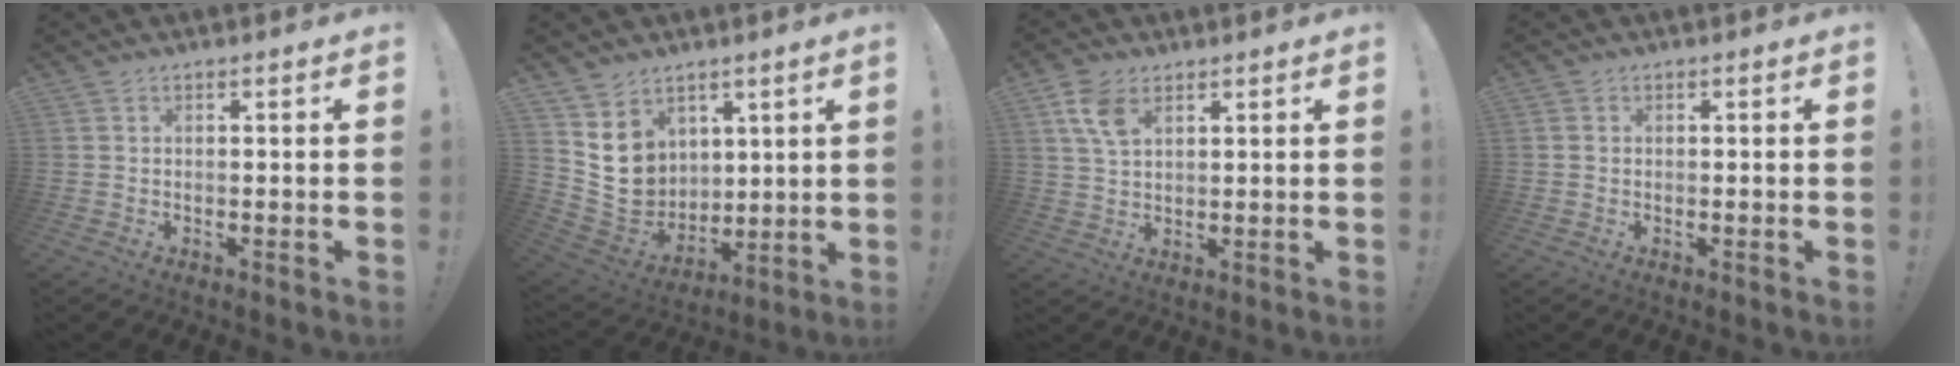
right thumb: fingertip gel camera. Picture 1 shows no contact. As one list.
[{"total": 12.1, "force": [5.9, 9.9, 3.5], "torque": [-0.058, -0.050, 0.125]}, {"total": 7.4, "force": [3.7, 4.0, 4.9], "torque": [-0.092, -0.012, 0.071]}, {"total": 1.0, "force": [0.0, 0.9, 0.2], "torque": [-0.006, 0.004, 0.002]}]